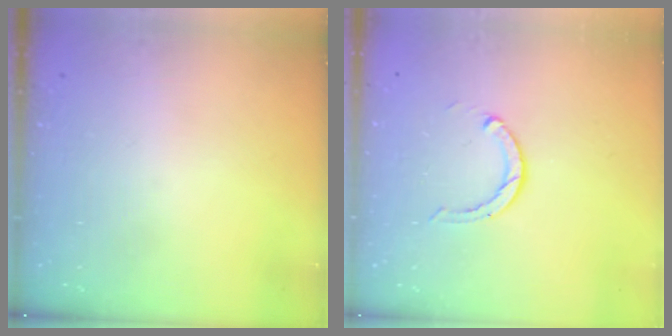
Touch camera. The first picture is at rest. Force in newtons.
{"total": 2.2, "press": 2.2, "slide": 0.3}